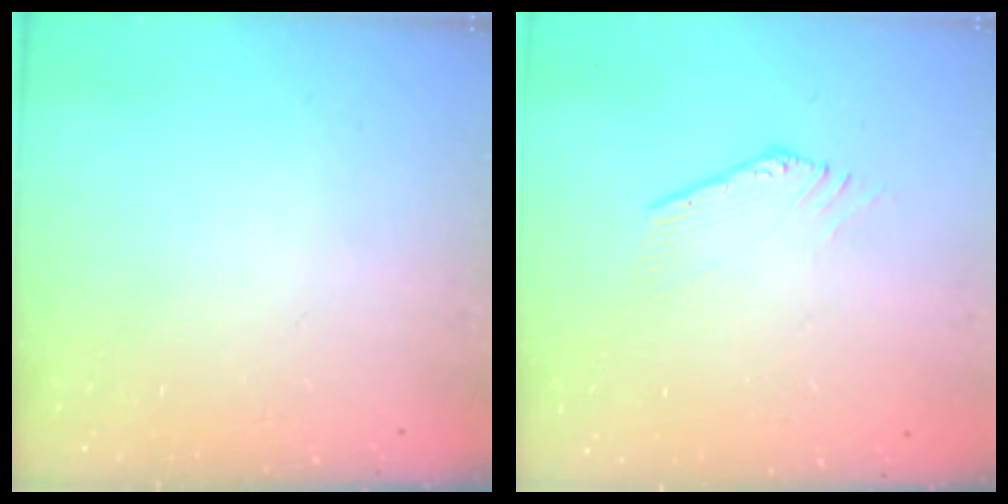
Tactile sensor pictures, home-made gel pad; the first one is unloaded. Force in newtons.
{"total": 0.7, "press": 0.7, "slide": 0.2}